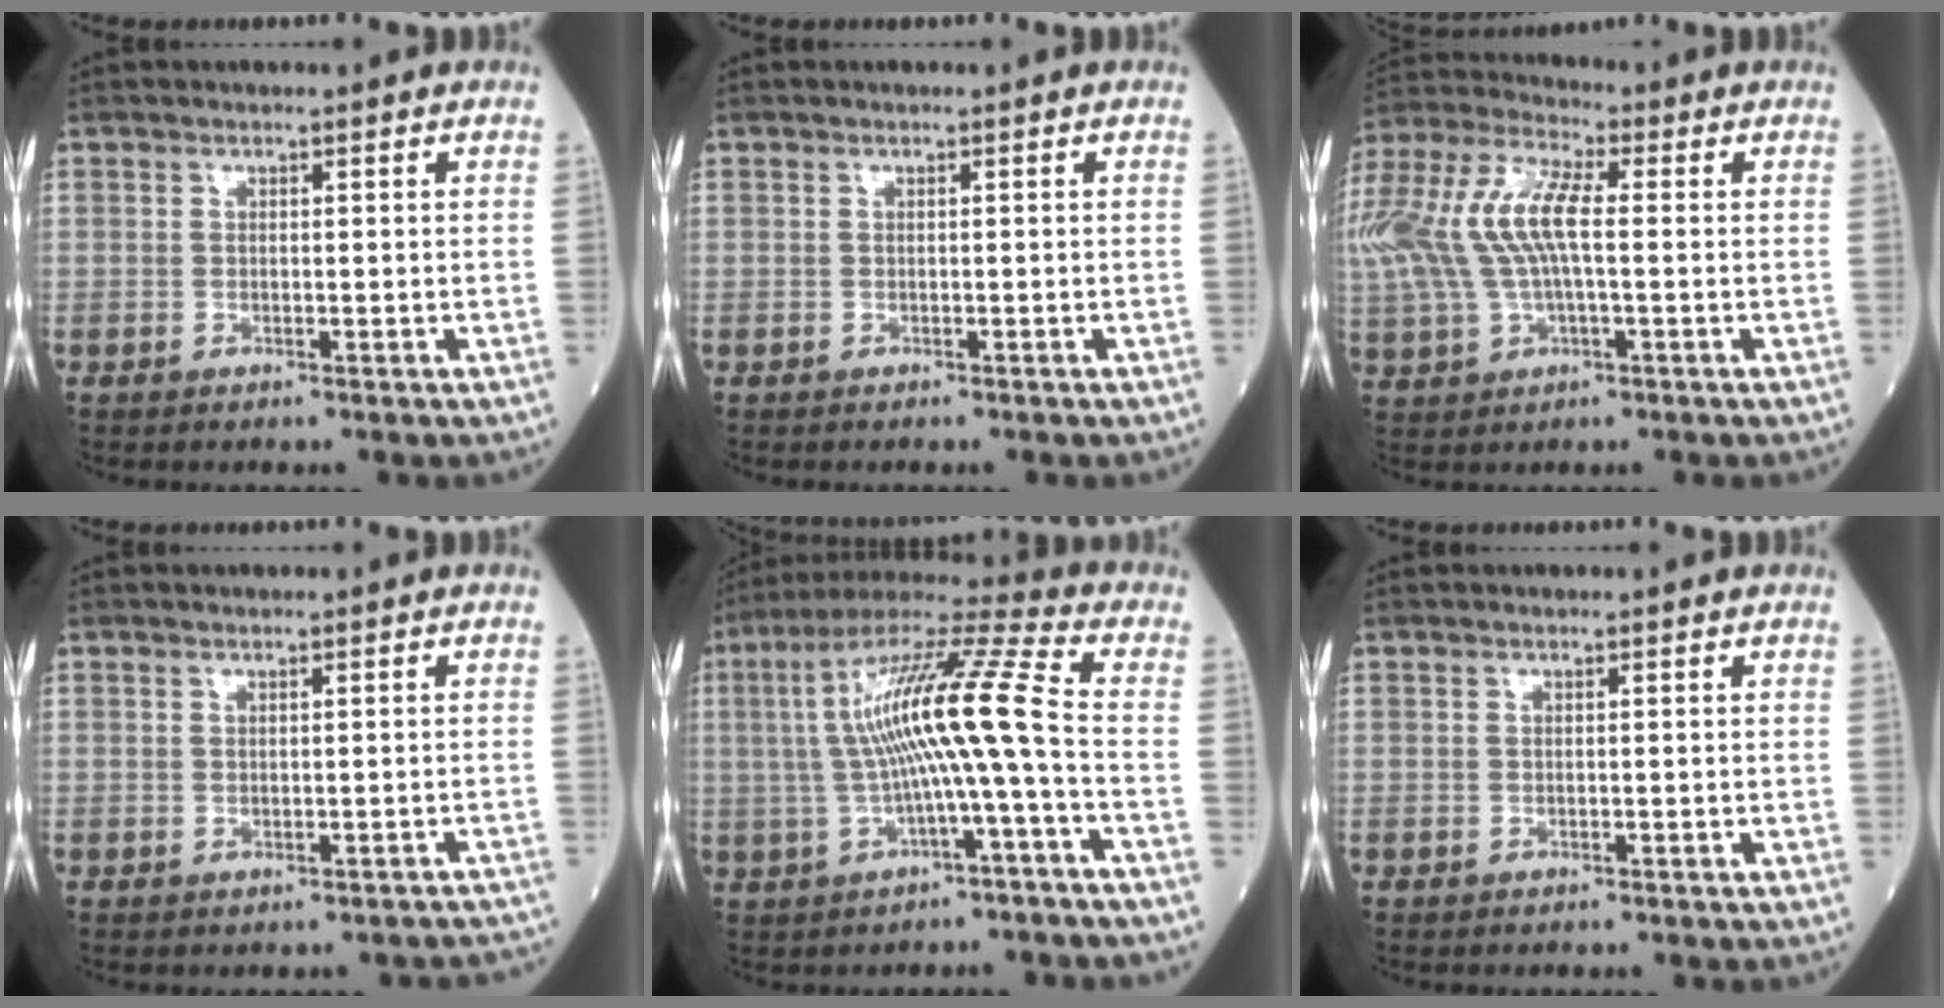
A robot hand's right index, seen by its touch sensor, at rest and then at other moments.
{"total": 0.0}
{"total": 17.6, "force": [1.3, 7.0, 16.0], "torque": [-0.379, 0.022, 0.023]}
{"total": 9.6, "force": [-8.8, 3.7, 1.5], "torque": [-0.003, 0.032, -0.082]}
{"total": 14.4, "force": [-0.5, -0.2, 14.4], "torque": [-0.261, 0.034, -0.014]}
{"total": 0.7, "force": [-0.6, 0.2, 0.3], "torque": [-0.009, 0.000, -0.008]}